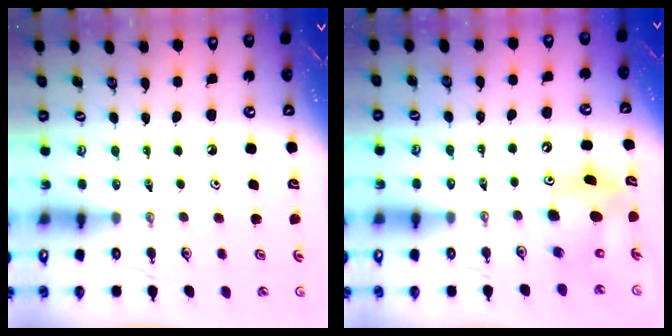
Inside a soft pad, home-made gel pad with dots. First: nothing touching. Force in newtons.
{"total": 8.0, "press": 7.8, "slide": 2.0}